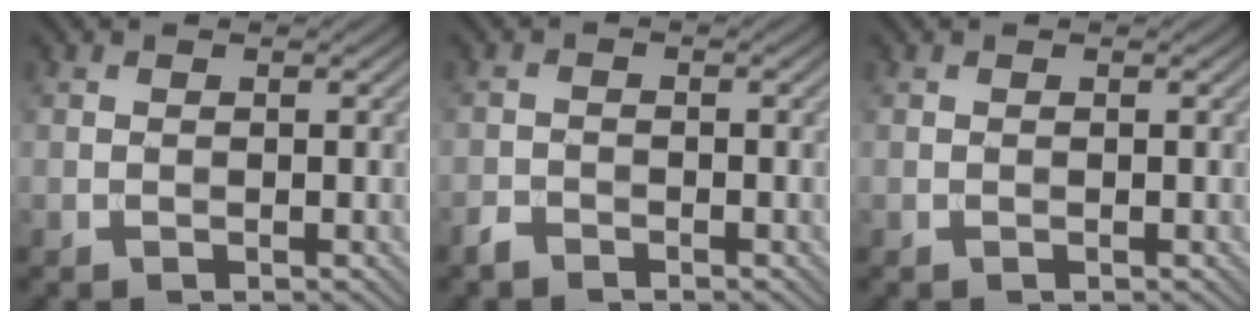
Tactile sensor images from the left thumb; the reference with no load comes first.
{"total": 1.5, "force": [-1.3, 0.6, 0.4], "torque": [-0.008, 0.000, -0.031]}
{"total": 0.0}